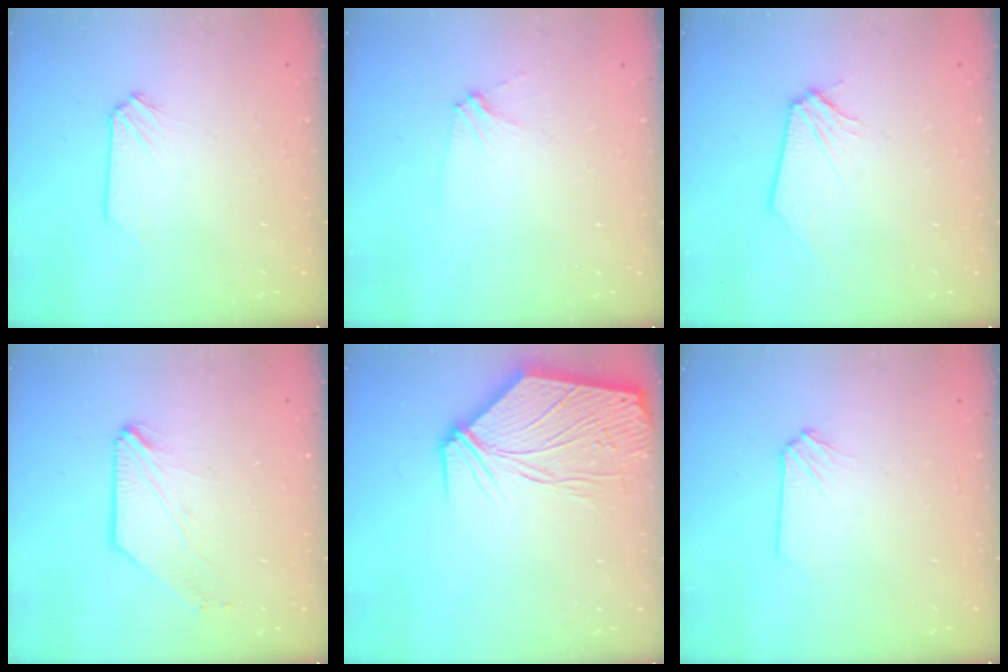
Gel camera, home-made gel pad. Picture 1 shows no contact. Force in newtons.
{"total": 2.8, "press": 2.8, "slide": 0.4}
{"total": 0.0}
{"total": 0.0}
{"total": 13.1, "press": 12.9, "slide": 2.5}
{"total": 0.0}